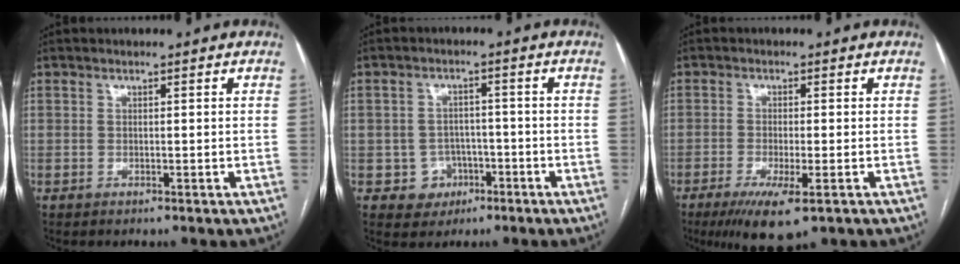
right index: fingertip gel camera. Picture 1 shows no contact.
{"total": 4.9, "force": [-1.9, 4.5, 0.3], "torque": [0.005, 0.015, -0.021]}
{"total": 7.2, "force": [-3.9, 1.2, 6.0], "torque": [-0.103, -0.020, -0.062]}